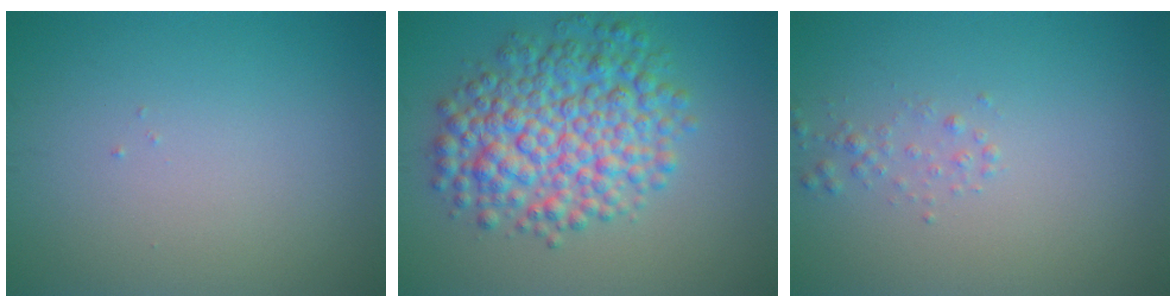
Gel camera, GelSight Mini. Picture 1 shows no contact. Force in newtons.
{"total": 8.0, "press": 8.0, "slide": 0.1}
{"total": 0.9, "press": 0.9, "slide": 0.0}